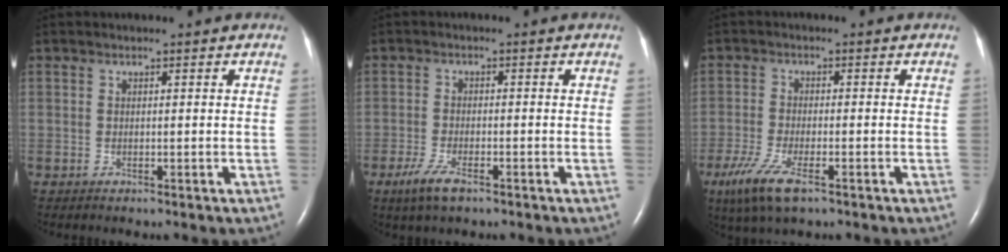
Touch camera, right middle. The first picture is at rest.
{"total": 4.2, "force": [-2.7, 1.1, 3.1], "torque": [-0.074, -0.008, -0.049]}
{"total": 7.4, "force": [-4.3, 1.8, 5.8], "torque": [-0.118, -0.019, -0.075]}